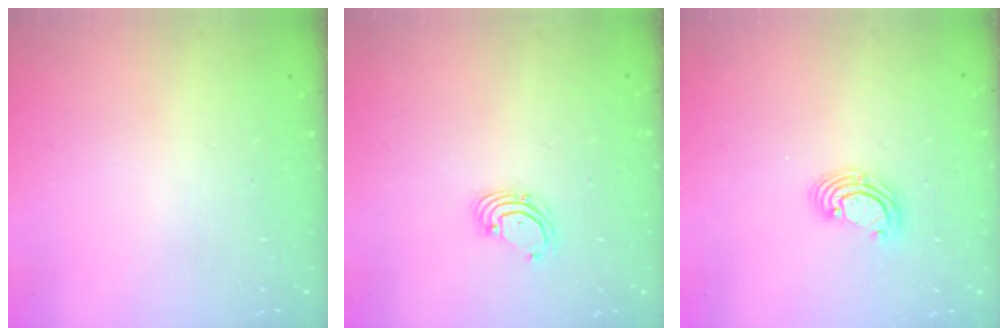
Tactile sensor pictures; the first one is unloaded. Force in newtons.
{"total": 1.8, "press": 1.8, "slide": 0.2}
{"total": 4.5, "press": 4.5, "slide": 0.3}